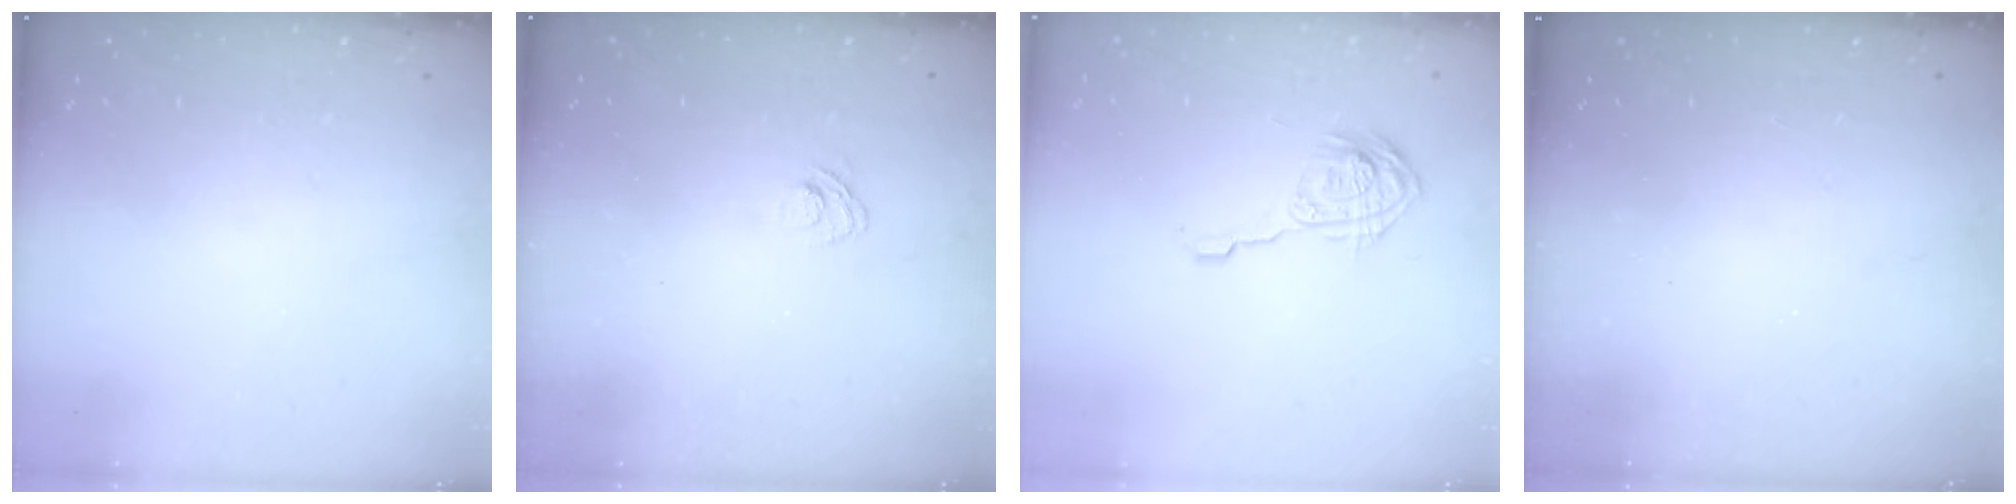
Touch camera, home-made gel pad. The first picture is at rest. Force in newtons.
{"total": 3.0, "press": 2.6, "slide": 1.4}
{"total": 11.0, "press": 11.0, "slide": 0.4}
{"total": 2.5, "press": 2.4, "slide": 0.8}